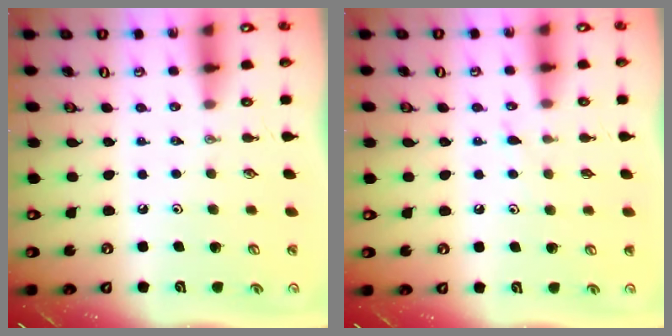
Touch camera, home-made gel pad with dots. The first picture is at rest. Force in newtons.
{"total": 7.4, "press": 7.4, "slide": 0.4}